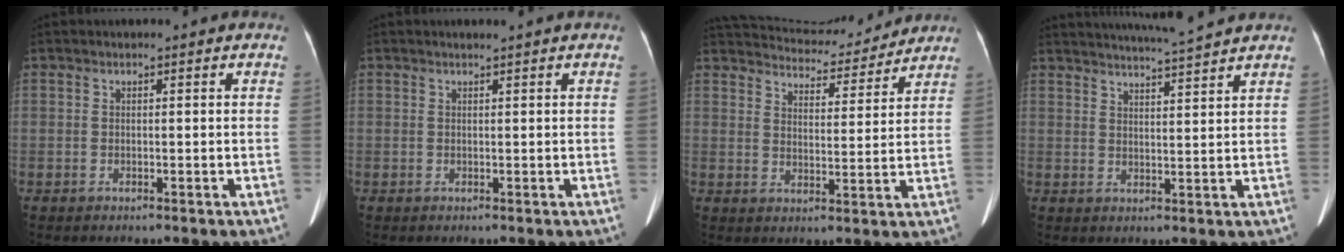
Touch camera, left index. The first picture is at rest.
{"total": 0.7, "force": [0.6, -0.2, 0.2], "torque": [-0.008, -0.001, 0.015]}
{"total": 15.2, "force": [14.4, 3.3, 3.4], "torque": [-0.050, 0.017, 0.200]}
{"total": 8.6, "force": [8.1, -1.3, 2.8], "torque": [-0.051, 0.004, 0.118]}